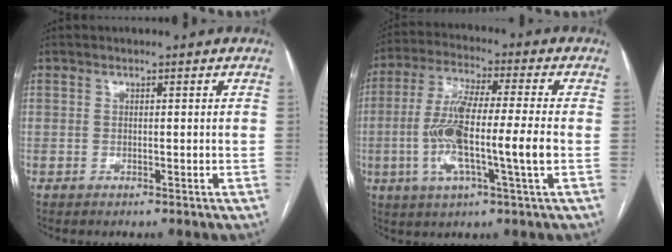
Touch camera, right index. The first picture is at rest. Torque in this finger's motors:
{"motor_torque": [1.99, -0.15, 0.99, 0.21]}